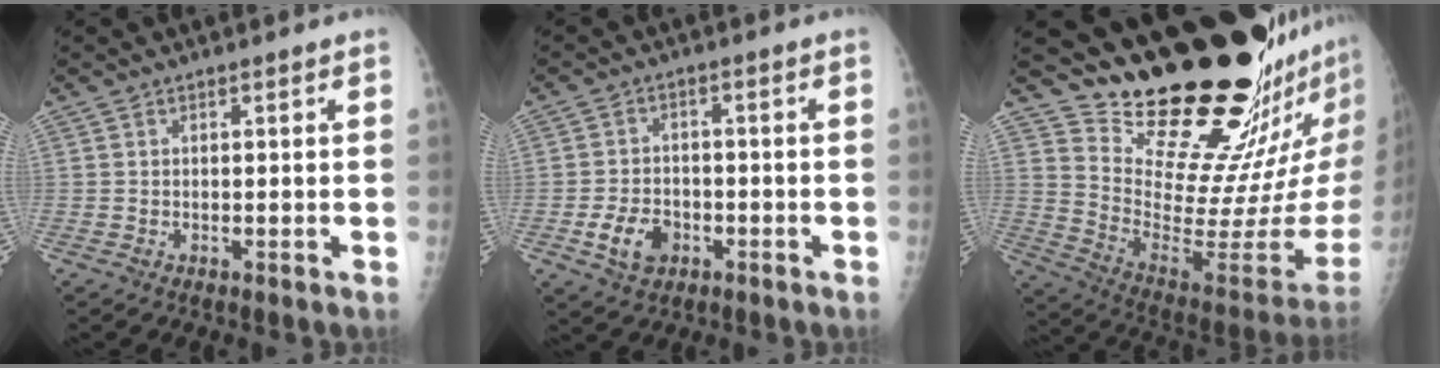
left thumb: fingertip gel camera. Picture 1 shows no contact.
{"total": 6.3, "force": [-2.5, 4.6, 3.6], "torque": [-0.051, 0.011, -0.040]}
{"total": 23.6, "force": [19.3, 4.0, 12.9], "torque": [-0.154, -0.183, 0.300]}